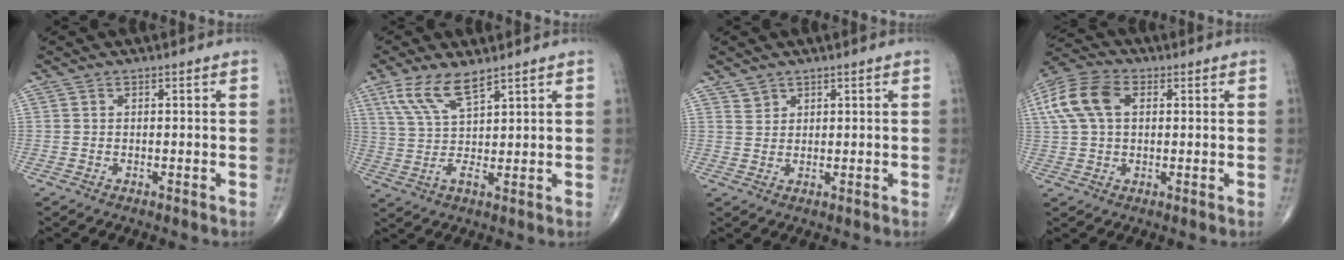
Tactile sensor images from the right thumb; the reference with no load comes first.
{"total": 7.6, "force": [5.0, 2.3, 5.2], "torque": [-0.103, -0.011, 0.104]}
{"total": 1.8, "force": [1.5, 1.1, 0.0], "torque": [0.016, -0.008, 0.022]}
{"total": 11.3, "force": [2.8, 7.2, 8.3], "torque": [-0.176, 0.024, 0.049]}